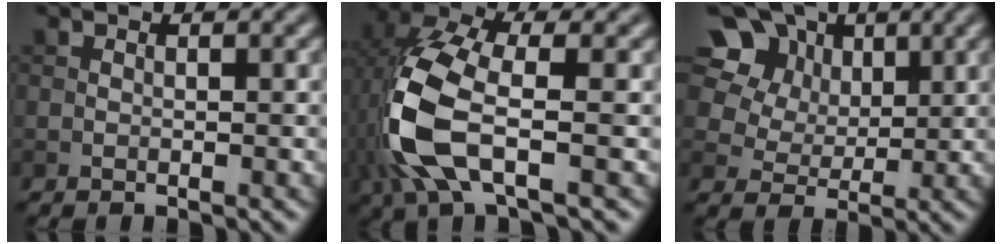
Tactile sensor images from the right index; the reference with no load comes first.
{"total": 9.1, "force": [-1.7, 3.8, 8.1], "torque": [-0.199, 0.007, -0.045]}
{"total": 14.9, "force": [7.4, 11.0, 6.8], "torque": [-0.180, 0.036, 0.148]}